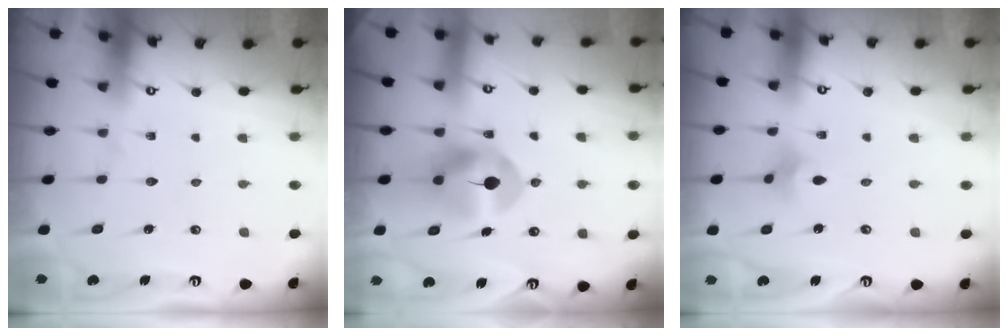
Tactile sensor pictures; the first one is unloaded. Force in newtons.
{"total": 9.4, "press": 9.3, "slide": 1.3}
{"total": 2.7, "press": 2.6, "slide": 0.7}